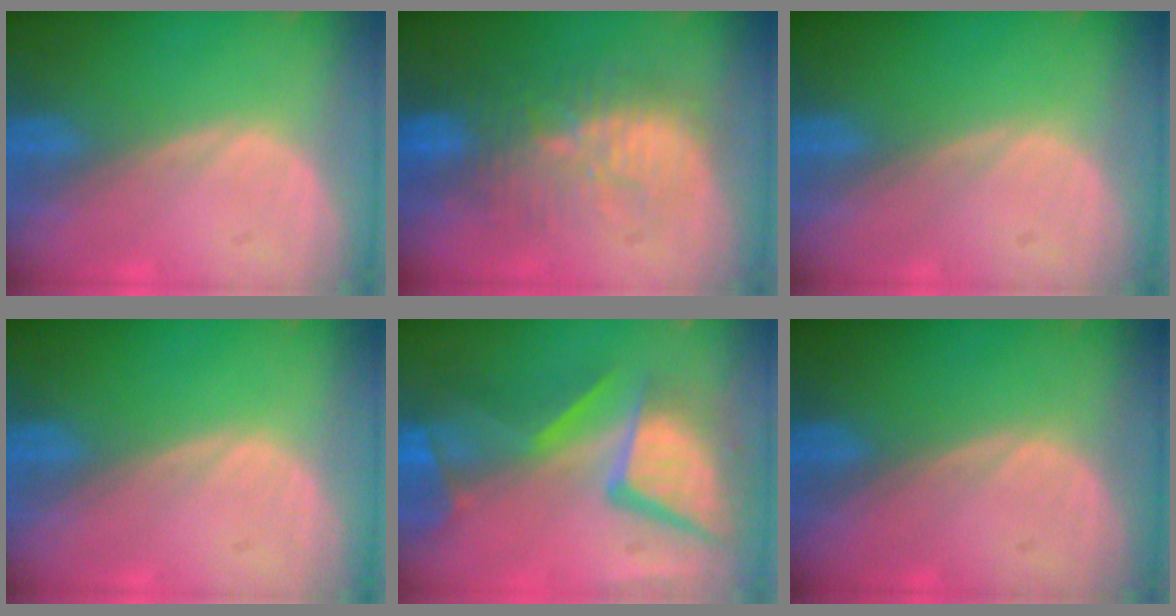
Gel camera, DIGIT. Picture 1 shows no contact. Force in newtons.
{"total": 9.5, "press": 9.1, "slide": 2.6}
{"total": 0.0}
{"total": 0.0}
{"total": 12.9, "press": 10.6, "slide": 7.3}
{"total": 0.0}